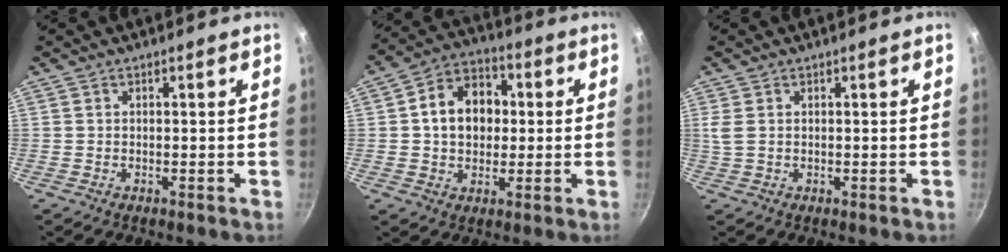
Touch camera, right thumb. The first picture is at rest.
{"total": 12.0, "force": [1.1, 9.2, 7.6], "torque": [-0.088, 0.021, 0.006]}
{"total": 2.1, "force": [0.6, 1.1, 1.7], "torque": [-0.034, 0.000, 0.015]}